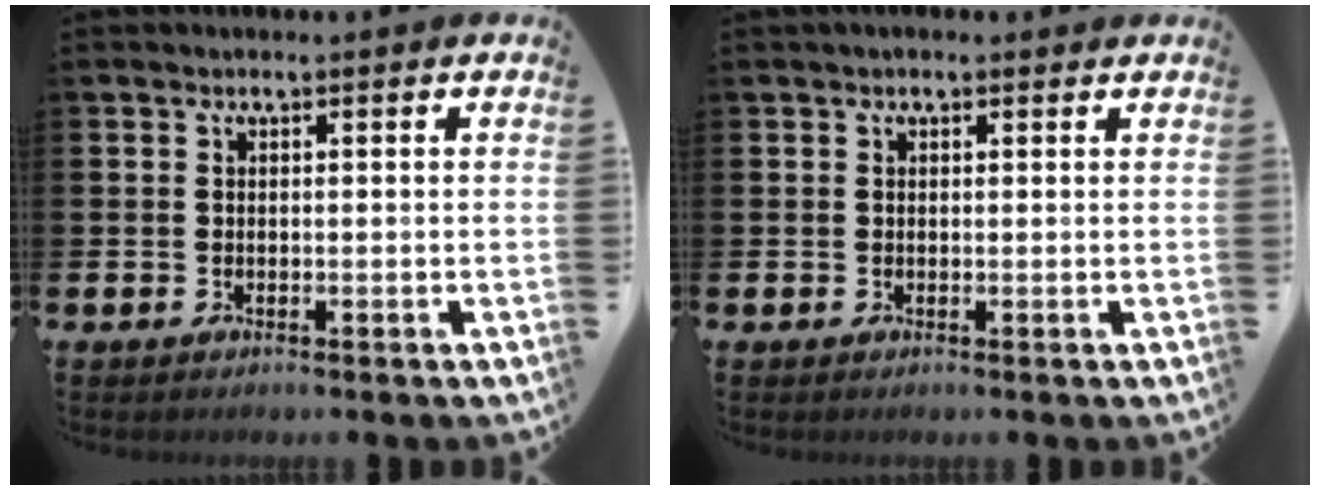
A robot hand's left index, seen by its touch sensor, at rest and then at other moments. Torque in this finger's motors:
{"motor_torque": [0.34, -0.81, -0.03, 0.03]}